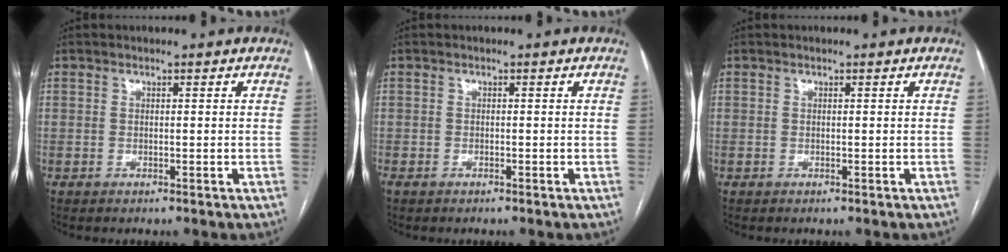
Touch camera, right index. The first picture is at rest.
{"total": 0.7, "force": [-0.6, 0.3, 0.3], "torque": [-0.010, -0.001, -0.010]}
{"total": 0.0}